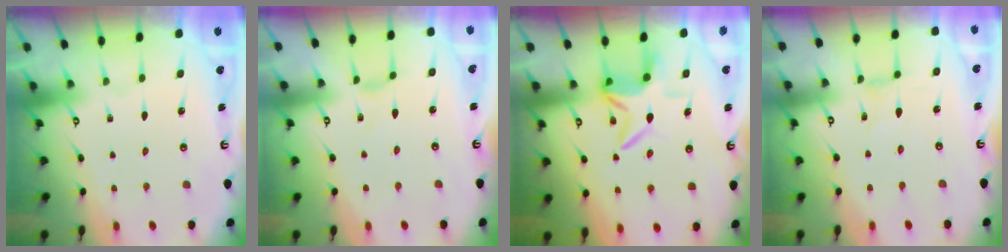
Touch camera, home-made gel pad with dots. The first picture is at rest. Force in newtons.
{"total": 1.2, "press": 1.2, "slide": 0.3}
{"total": 6.8, "press": 6.7, "slide": 1.6}
{"total": 0.0}